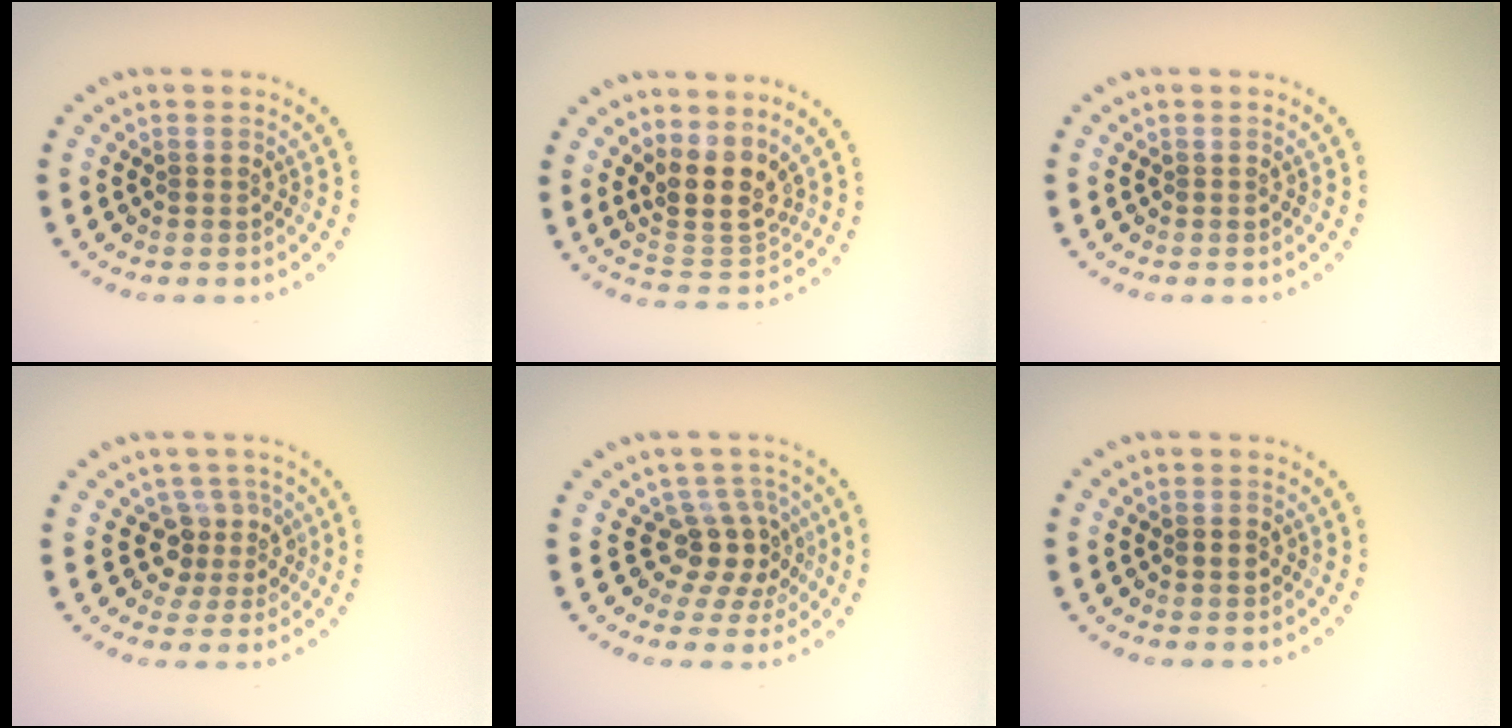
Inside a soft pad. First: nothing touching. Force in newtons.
{"total": 3.9, "press": 2.9, "slide": 2.6}
{"total": 0.0}
{"total": 3.0, "press": 2.2, "slide": 2.0}
{"total": 3.5, "press": 2.6, "slide": 2.3}
{"total": 1.3, "press": 1.3, "slide": 0.1}